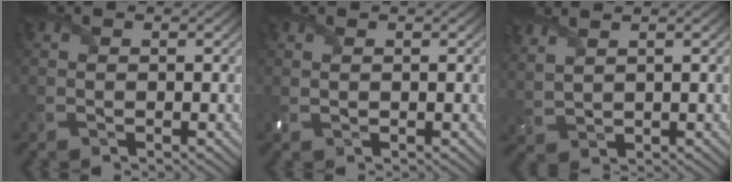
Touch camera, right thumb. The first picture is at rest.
{"total": 0.6, "force": [0.4, 0.3, 0.3], "torque": [-0.009, 0.001, 0.011]}
{"total": 3.4, "force": [2.7, 1.0, 1.9], "torque": [-0.053, 0.005, 0.058]}